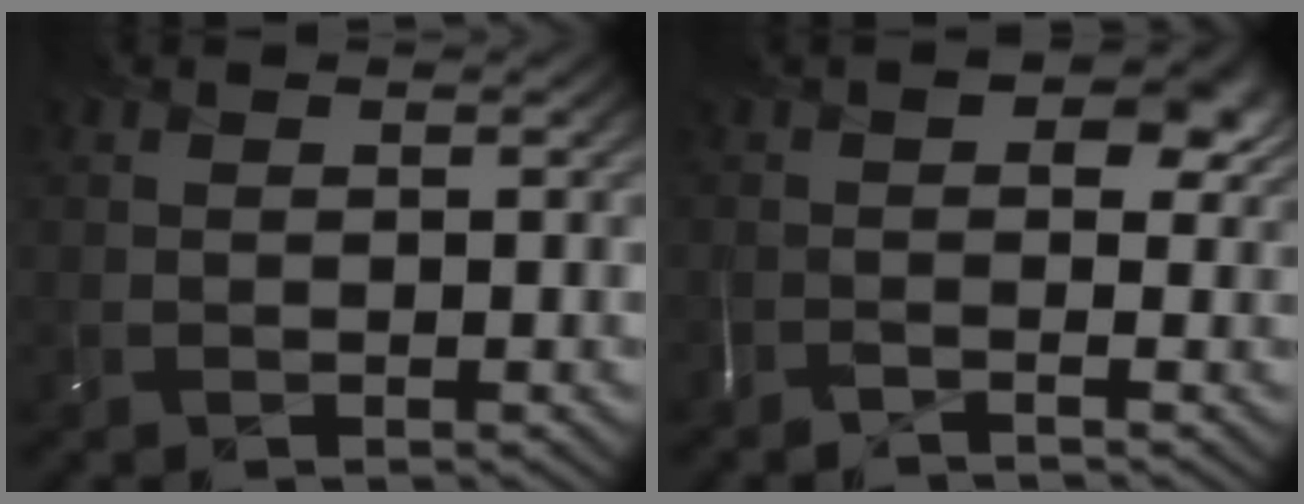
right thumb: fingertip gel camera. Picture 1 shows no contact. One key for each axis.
{"total": 3.4, "fx": -0.4, "fy": 1.3, "fz": 3.1, "tx": -0.041, "ty": -0.002, "tz": -0.015}